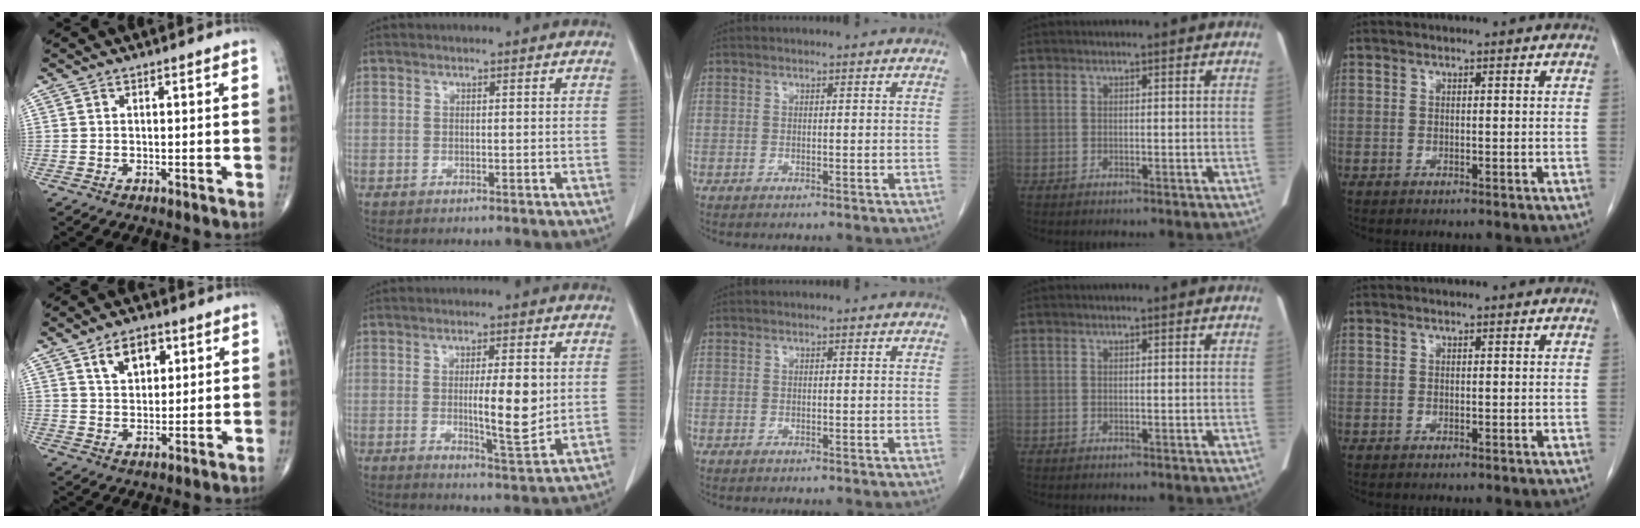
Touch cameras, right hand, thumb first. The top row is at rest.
{"thumb": {"total": 7.1, "force": [3.4, 4.4, 4.4], "torque": [-0.050, -0.015, 0.058]}, "index": {"total": 7.8, "force": [0.5, 1.4, 7.6], "torque": [-0.114, -0.013, 0.010]}}